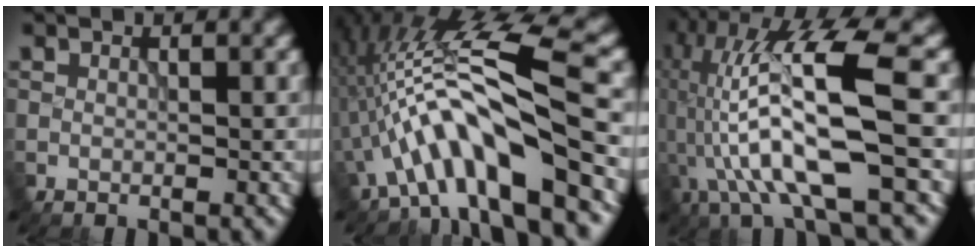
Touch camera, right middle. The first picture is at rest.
{"total": 10.9, "force": [-4.3, 2.3, 9.8], "torque": [-0.168, 0.025, -0.072]}
{"total": 12.7, "force": [-1.6, 2.3, 12.4], "torque": [-0.234, 0.025, -0.021]}